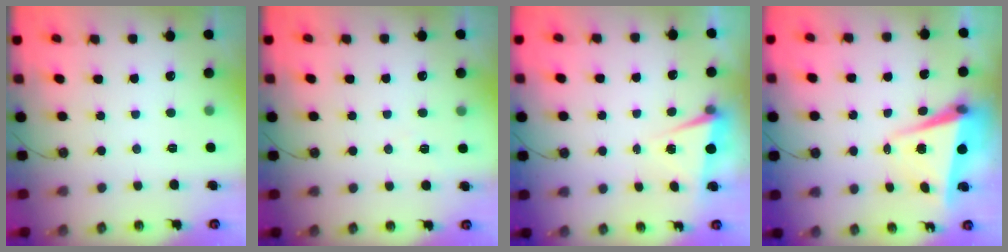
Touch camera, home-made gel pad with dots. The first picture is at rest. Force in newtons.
{"total": 5.1, "press": 3.8, "slide": 3.3}
{"total": 1.9, "press": 1.4, "slide": 1.3}
{"total": 5.3, "press": 4.9, "slide": 1.9}